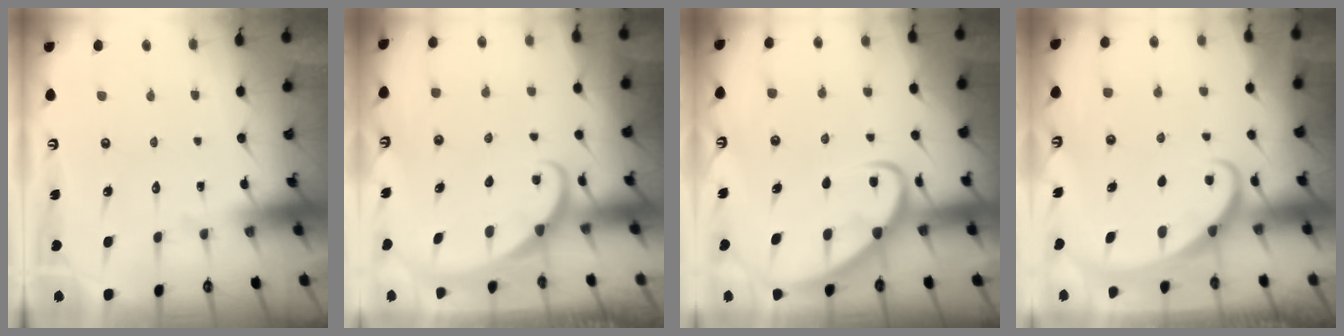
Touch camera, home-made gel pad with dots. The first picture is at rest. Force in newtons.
{"total": 1.7, "press": 1.7, "slide": 0.1}
{"total": 5.5, "press": 5.5, "slide": 0.5}
{"total": 2.1, "press": 2.1, "slide": 0.0}